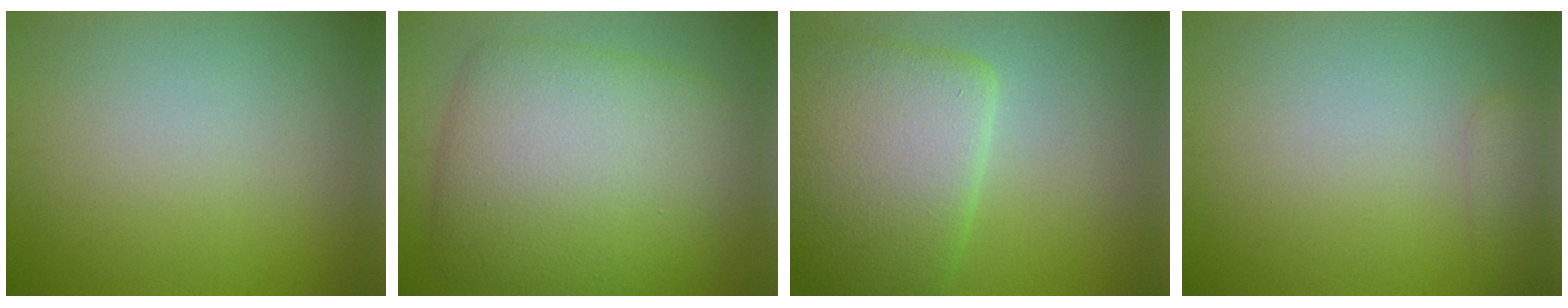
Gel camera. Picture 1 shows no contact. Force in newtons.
{"total": 11.6, "press": 11.6, "slide": 0.3}
{"total": 8.8, "press": 8.7, "slide": 1.0}
{"total": 1.5, "press": 1.5, "slide": 0.1}